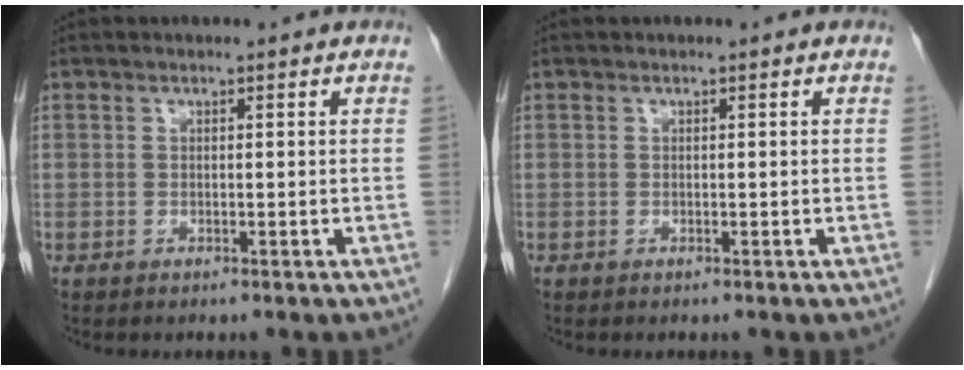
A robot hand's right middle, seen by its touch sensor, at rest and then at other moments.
{"total": 0.0}